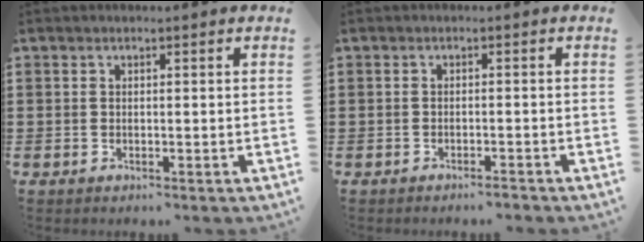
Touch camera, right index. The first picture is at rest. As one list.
[{"total": 1.2, "force": [-1.1, 0.0, 0.5], "torque": [-0.011, 0.000, -0.021]}]